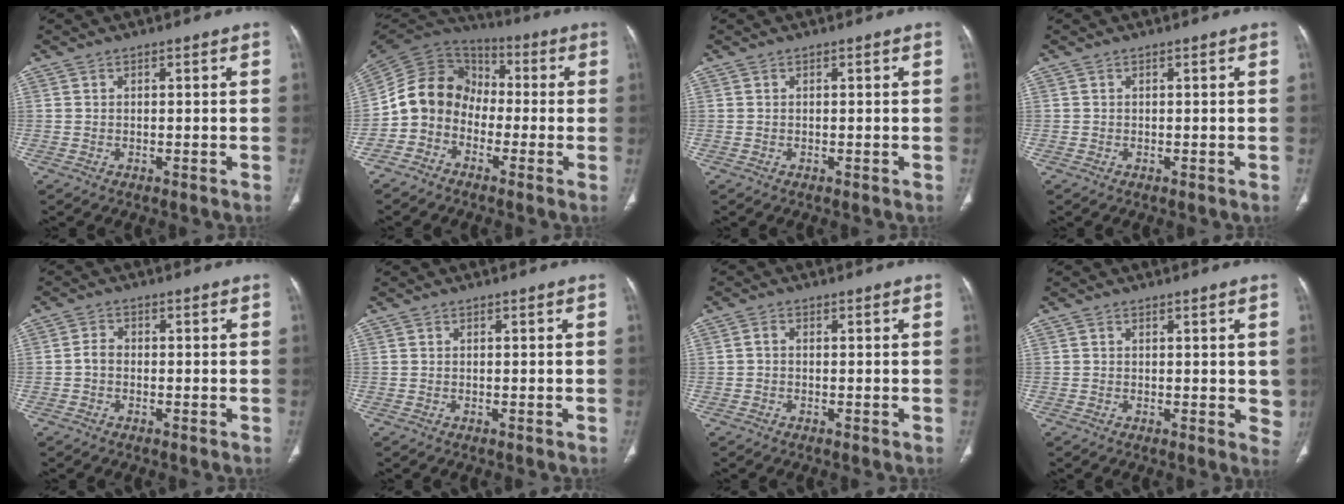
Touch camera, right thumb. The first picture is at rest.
{"total": 12.1, "force": [-3.2, 10.2, 5.8], "torque": [-0.096, 0.061, -0.075]}
{"total": 0.0}
{"total": 0.0}
{"total": 2.1, "force": [-0.6, 1.5, 1.3], "torque": [-0.019, 0.007, -0.017]}
{"total": 0.0}
{"total": 1.0, "force": [-0.2, 0.8, 0.7], "torque": [-0.011, 0.001, -0.007]}
{"total": 3.6, "force": [0.3, 1.7, 3.1], "torque": [-0.020, -0.008, 0.003]}